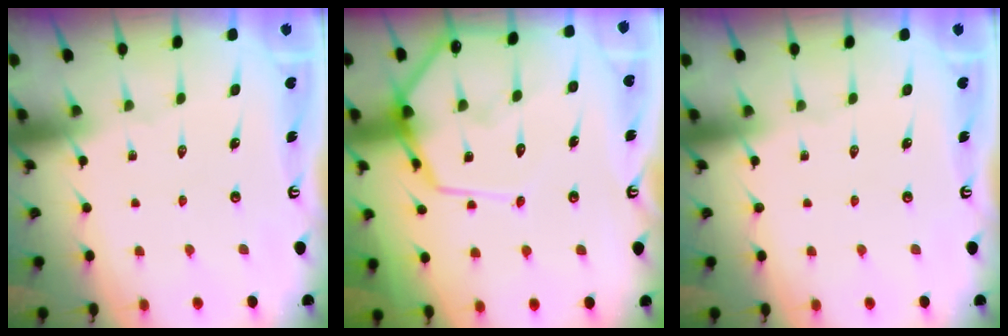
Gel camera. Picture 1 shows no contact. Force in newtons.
{"total": 13.6, "press": 13.6, "slide": 1.2}
{"total": 0.0}